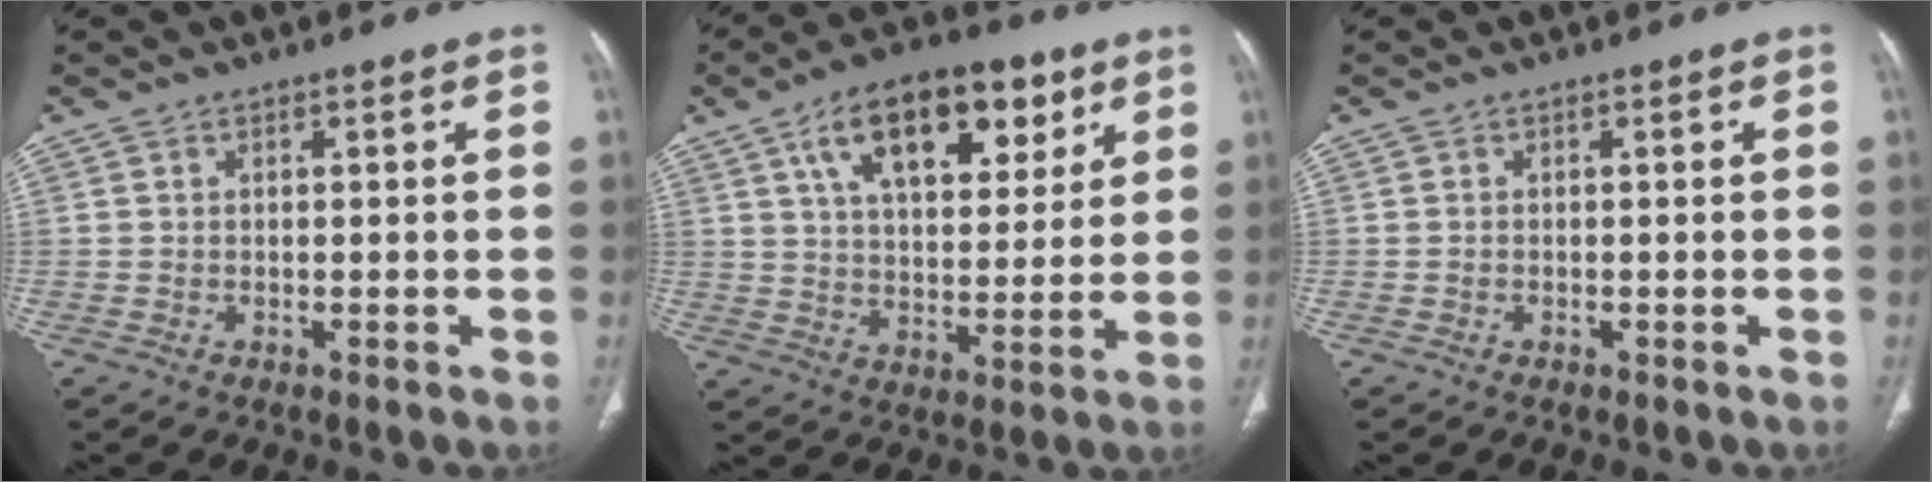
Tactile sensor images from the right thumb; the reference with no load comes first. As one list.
[{"total": 18.2, "force": [8.7, 9.3, 13.0], "torque": [-0.164, -0.018, 0.143]}, {"total": 0.0}]